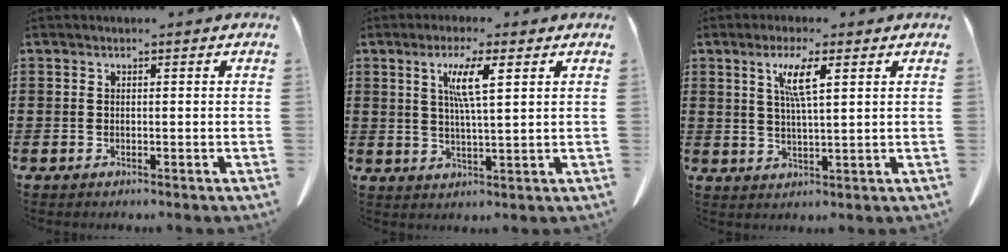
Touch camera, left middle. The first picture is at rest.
{"total": 5.9, "force": [2.6, 0.6, 5.2], "torque": [-0.110, 0.005, 0.039]}
{"total": 5.3, "force": [2.4, 0.5, 4.7], "torque": [-0.099, 0.004, 0.038]}